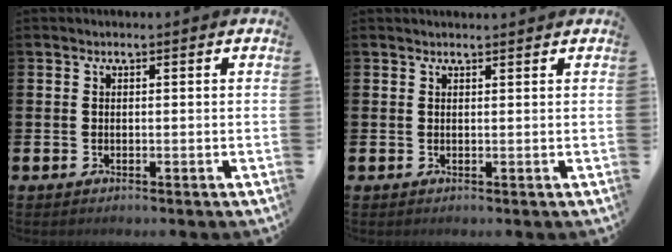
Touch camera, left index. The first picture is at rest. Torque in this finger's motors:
{"motor_torque": [0.20, -0.35, 0.04, 0.00]}